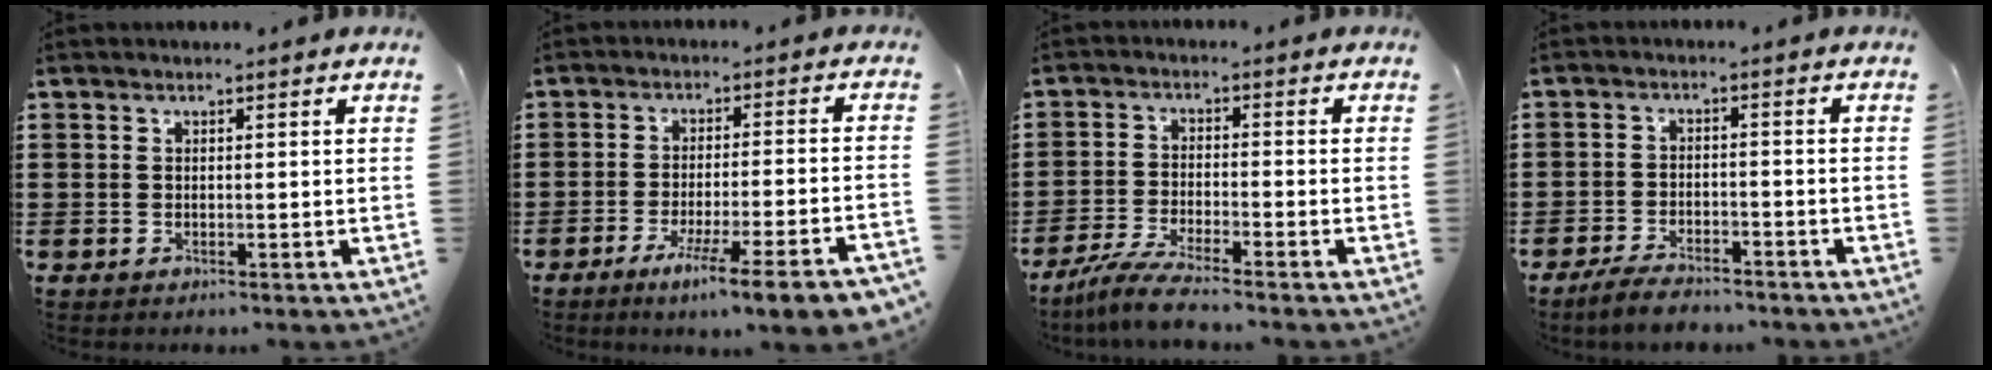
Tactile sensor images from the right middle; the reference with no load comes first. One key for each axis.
{"total": 7.6, "fx": -5.4, "fy": -0.3, "fz": 5.3, "tx": -0.090, "ty": -0.016, "tz": -0.099}
{"total": 5.0, "fx": -4.4, "fy": -0.3, "fz": 2.3, "tx": -0.061, "ty": -0.020, "tz": -0.087}
{"total": 3.9, "fx": -3.6, "fy": 0.8, "fz": 1.0, "tx": -0.027, "ty": 0.006, "tz": -0.076}